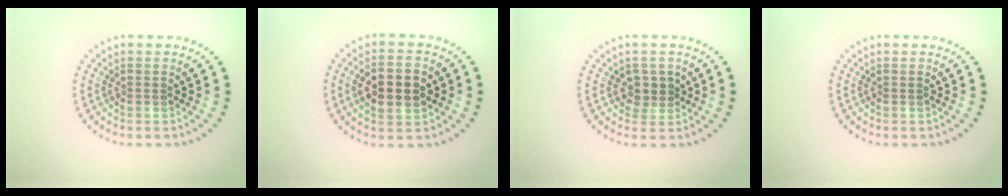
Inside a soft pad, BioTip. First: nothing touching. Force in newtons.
{"total": 4.9, "press": 4.9, "slide": 0.3}
{"total": 1.9, "press": 1.6, "slide": 1.0}
{"total": 0.0}